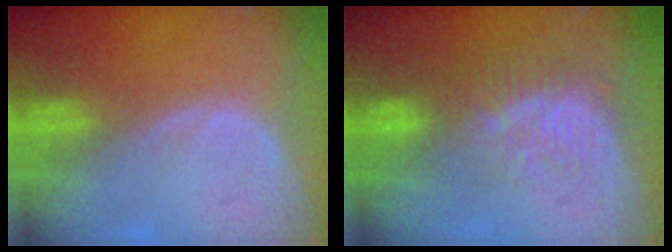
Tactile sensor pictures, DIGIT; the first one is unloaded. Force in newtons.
{"total": 8.5, "press": 7.6, "slide": 3.8}